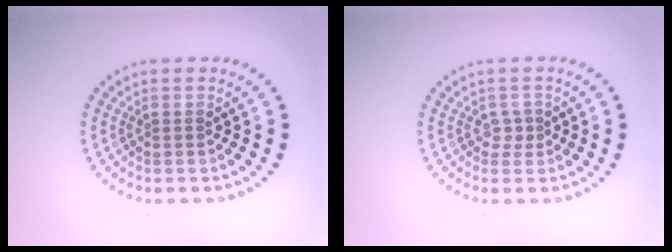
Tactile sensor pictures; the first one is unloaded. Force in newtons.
{"total": 1.1, "press": 0.9, "slide": 0.6}